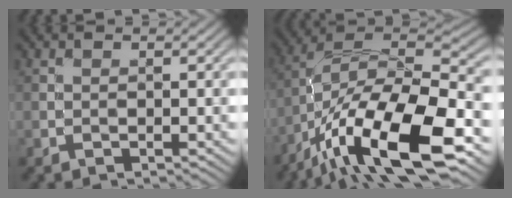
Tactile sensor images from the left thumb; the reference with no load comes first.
{"total": 18.7, "force": [-9.8, 7.0, 14.3], "torque": [-0.258, -0.008, -0.184]}